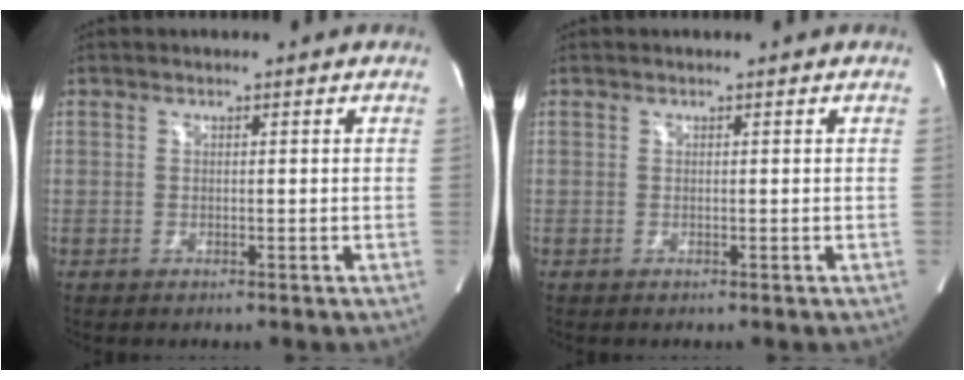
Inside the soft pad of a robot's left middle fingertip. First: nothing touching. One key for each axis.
{"total": 0.0}